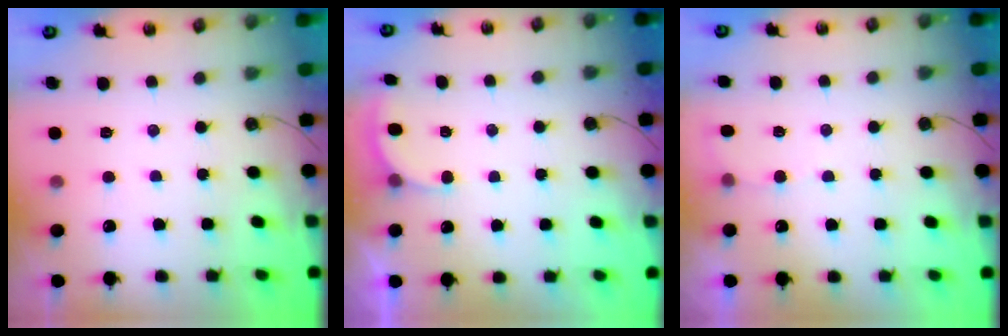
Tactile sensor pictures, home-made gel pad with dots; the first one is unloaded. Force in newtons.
{"total": 2.8, "press": 2.6, "slide": 1.0}
{"total": 4.3, "press": 4.1, "slide": 1.3}